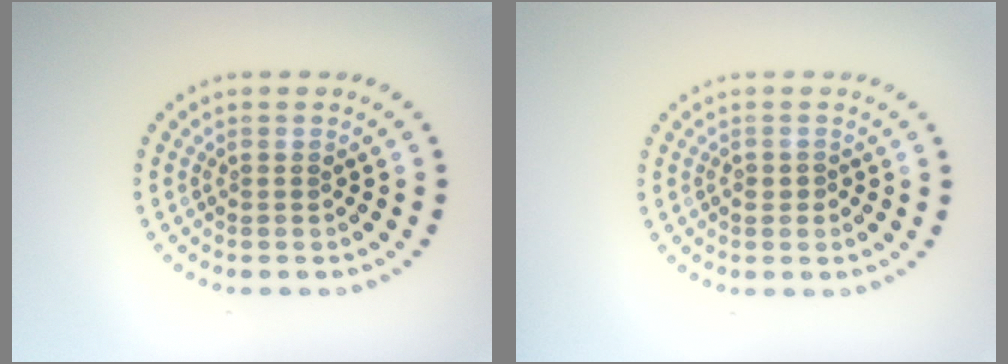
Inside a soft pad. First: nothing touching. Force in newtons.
{"total": 0.7, "press": 0.6, "slide": 0.4}